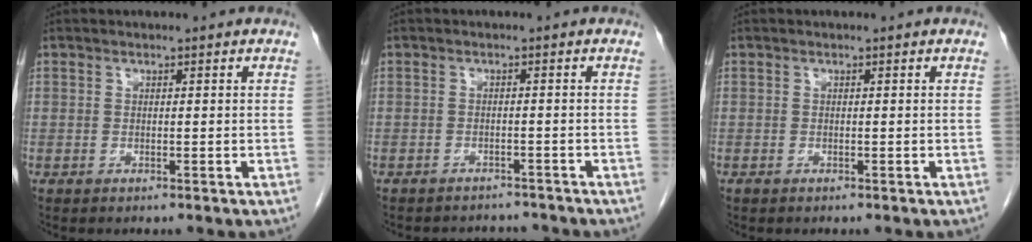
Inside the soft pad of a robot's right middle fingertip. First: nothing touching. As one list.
[{"total": 5.9, "force": [-5.6, 1.7, 0.5], "torque": [-0.009, 0.004, -0.069]}, {"total": 0.0}]